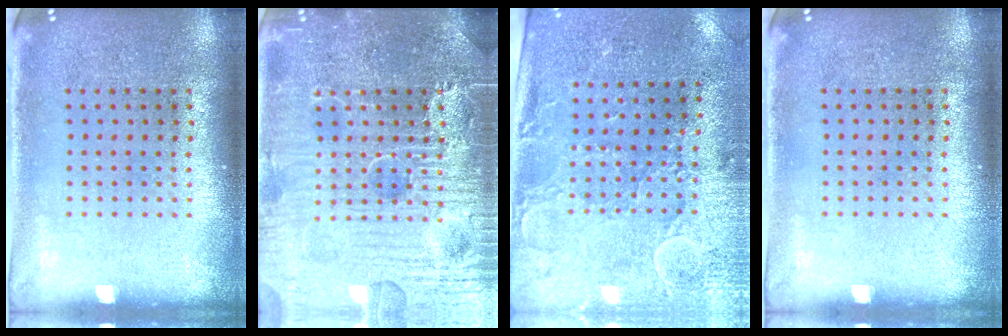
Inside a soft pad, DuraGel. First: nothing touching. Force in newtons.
{"total": 7.9, "press": 7.9, "slide": 0.9}
{"total": 2.9, "press": 2.5, "slide": 1.6}
{"total": 0.0}